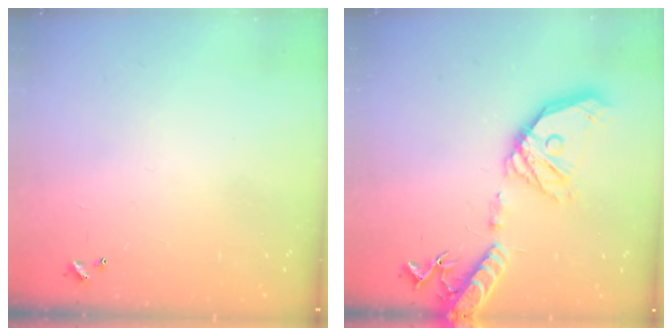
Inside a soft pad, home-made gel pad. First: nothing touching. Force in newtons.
{"total": 22.7, "press": 22.4, "slide": 3.8}